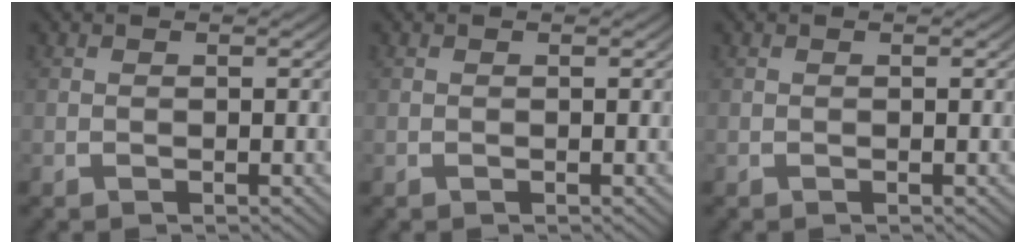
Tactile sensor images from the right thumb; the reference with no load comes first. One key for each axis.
{"total": 0.0}
{"total": 0.0}